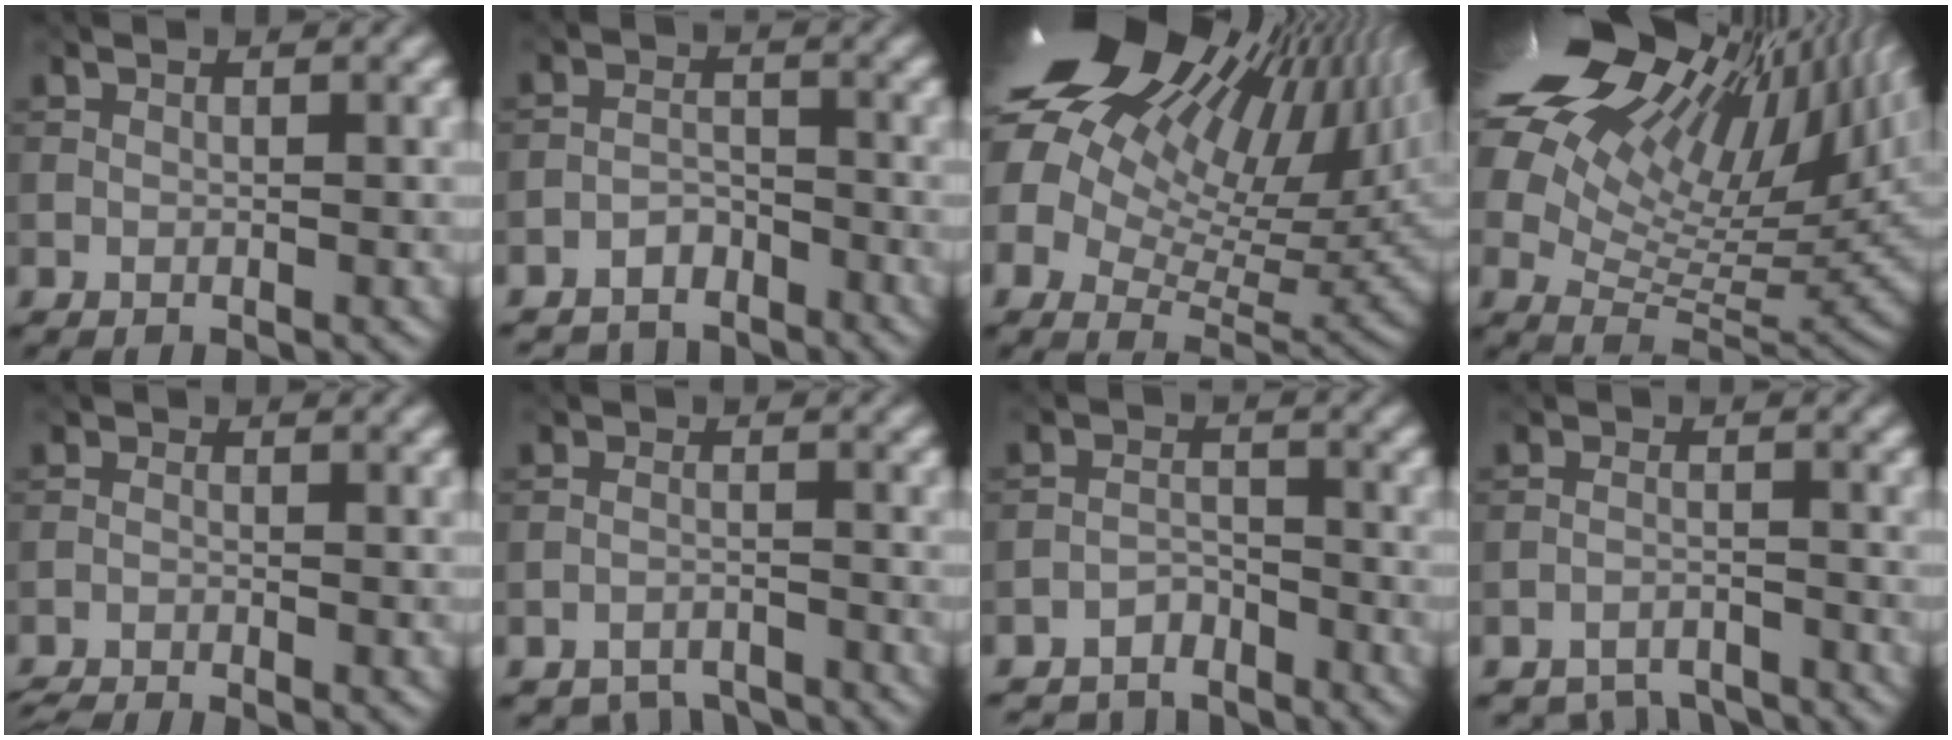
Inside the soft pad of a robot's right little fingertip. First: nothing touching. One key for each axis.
{"total": 3.0, "fx": -2.7, "fy": 1.3, "fz": 0.2, "tx": 0.006, "ty": 0.004, "tz": -0.057}
{"total": 21.9, "fx": 9.8, "fy": 12.5, "fz": 15.1, "tx": -0.291, "ty": 0.048, "tz": 0.177}
{"total": 21.5, "fx": 10.7, "fy": 10.1, "fz": 15.6, "tx": -0.282, "ty": 0.057, "tz": 0.183}
{"total": 2.3, "fx": -2.1, "fy": 0.1, "fz": 0.8, "tx": -0.024, "ty": -0.007, "tz": -0.048}
{"total": 3.9, "fx": -3.8, "fy": 1.0, "fz": 0.3, "tx": -0.001, "ty": -0.004, "tz": -0.066}
{"total": 3.6, "fx": -3.3, "fy": 1.3, "fz": 0.2, "tx": 0.008, "ty": 0.001, "tz": -0.065}
{"total": 4.4, "fx": -4.2, "fy": 1.1, "fz": 0.5, "tx": -0.004, "ty": -0.005, "tz": -0.073}